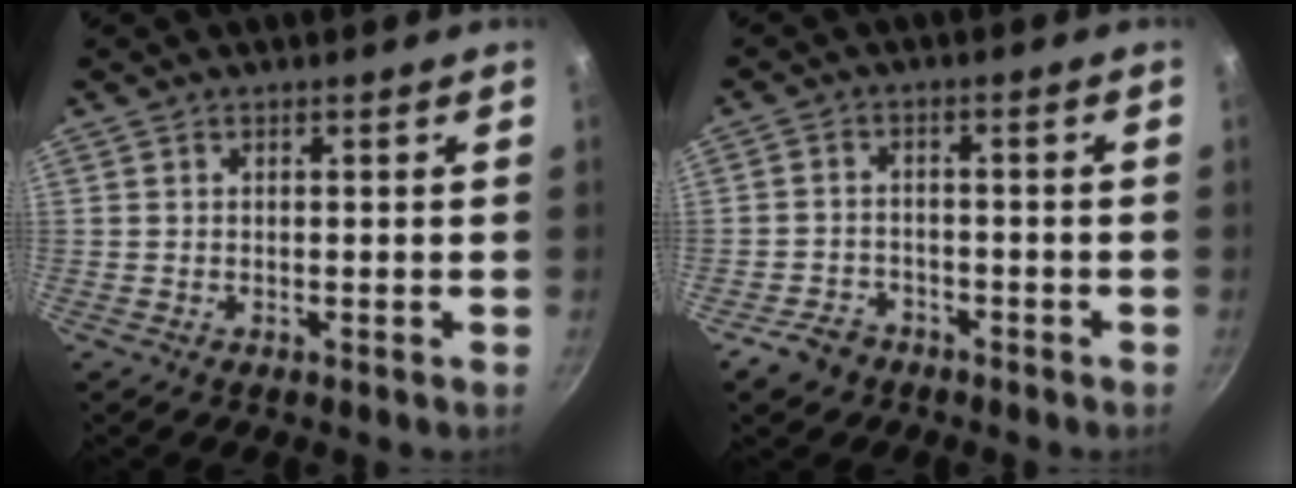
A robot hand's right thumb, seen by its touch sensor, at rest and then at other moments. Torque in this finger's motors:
{"motor_torque": [3.48, 1.53, 0.20, -0.01, 0.02]}